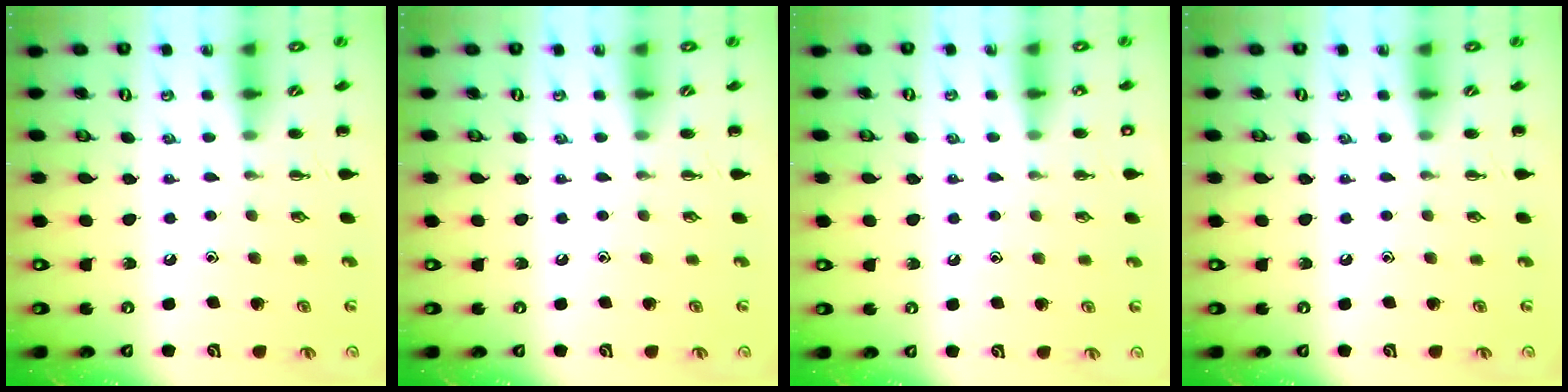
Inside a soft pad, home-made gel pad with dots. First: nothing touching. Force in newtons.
{"total": 0.0}
{"total": 1.3, "press": 1.3, "slide": 0.1}
{"total": 0.0}